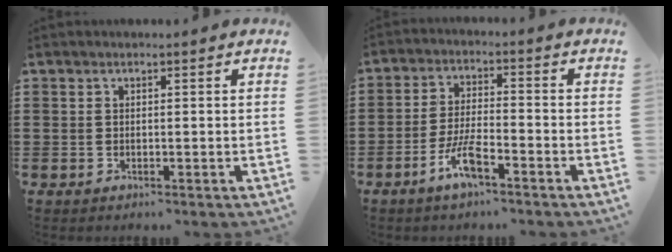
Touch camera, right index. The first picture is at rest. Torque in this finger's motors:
{"motor_torque": [2.14, 0.00, 0.48, 0.09]}